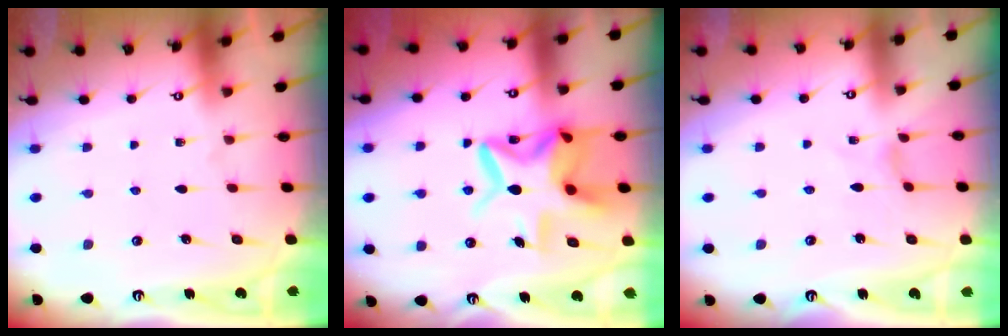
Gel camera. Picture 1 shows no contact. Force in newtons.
{"total": 14.2, "press": 14.0, "slide": 2.0}
{"total": 0.0}